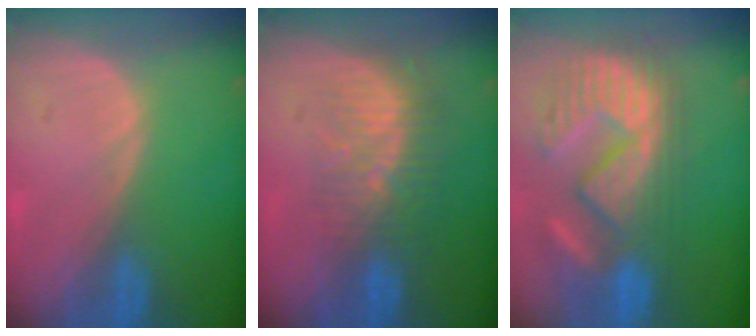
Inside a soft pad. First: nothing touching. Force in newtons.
{"total": 8.3, "press": 7.4, "slide": 3.7}
{"total": 12.3, "press": 11.6, "slide": 4.0}